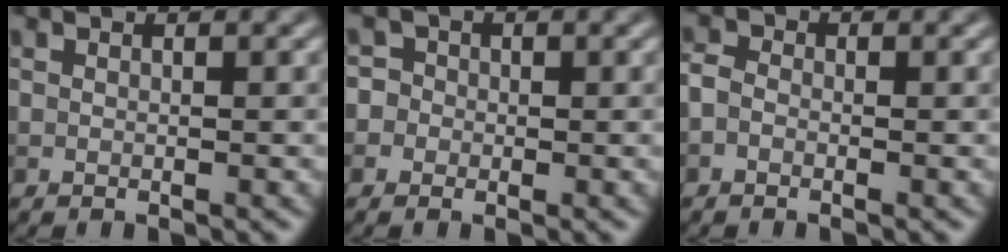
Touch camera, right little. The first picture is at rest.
{"total": 2.8, "force": [0.0, 2.6, 0.8], "torque": [0.016, 0.022, -0.026]}
{"total": 1.4, "force": [-0.7, 0.9, 0.7], "torque": [-0.013, 0.004, -0.019]}